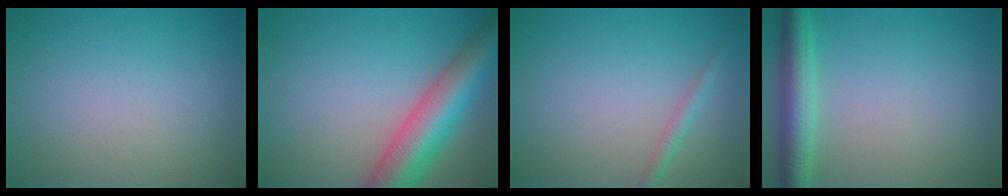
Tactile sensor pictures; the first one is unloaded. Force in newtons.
{"total": 8.5, "press": 8.5, "slide": 0.4}
{"total": 1.4, "press": 1.4, "slide": 0.0}
{"total": 4.4, "press": 4.4, "slide": 0.1}